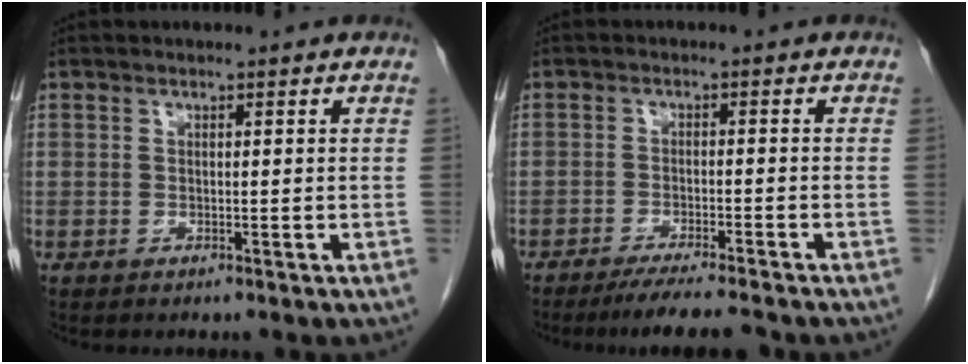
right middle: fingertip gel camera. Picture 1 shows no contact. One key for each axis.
{"total": 7.9, "fx": -6.9, "fy": 0.1, "fz": 3.8, "tx": -0.051, "ty": -0.019, "tz": -0.107}